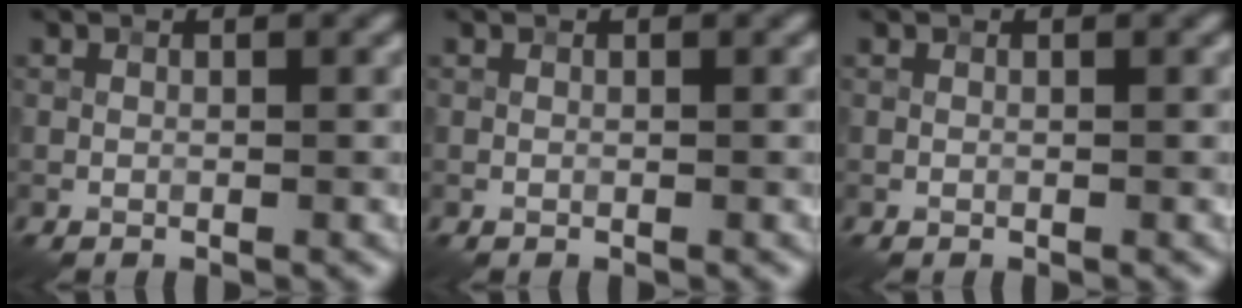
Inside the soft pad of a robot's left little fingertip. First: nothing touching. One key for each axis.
{"total": 0.0}
{"total": 0.0}